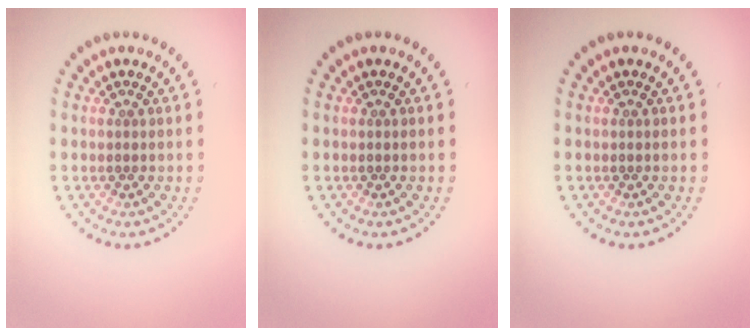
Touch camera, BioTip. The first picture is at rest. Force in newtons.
{"total": 0.0}
{"total": 0.0}